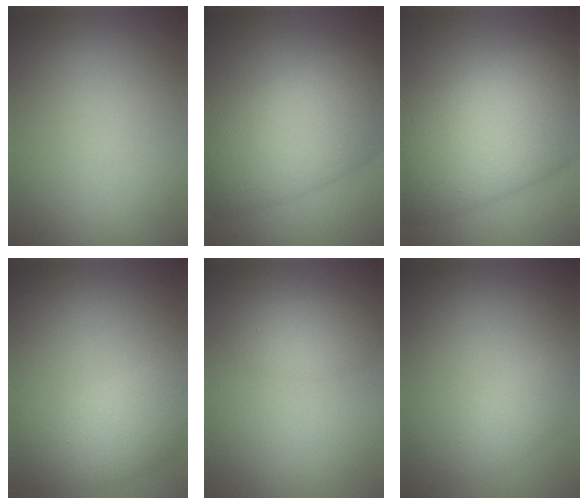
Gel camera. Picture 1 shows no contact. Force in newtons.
{"total": 9.6, "press": 9.6, "slide": 0.2}
{"total": 13.6, "press": 13.6, "slide": 0.3}
{"total": 4.1, "press": 4.0, "slide": 0.4}
{"total": 1.8, "press": 1.8, "slide": 0.1}
{"total": 1.9, "press": 1.9, "slide": 0.1}